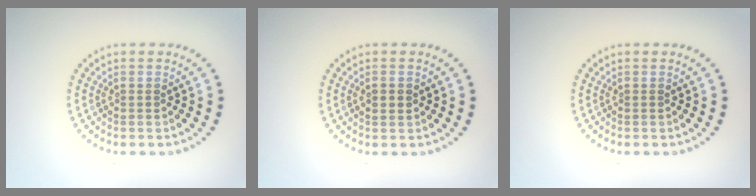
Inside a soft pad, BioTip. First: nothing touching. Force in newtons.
{"total": 1.1, "press": 1.1, "slide": 0.1}
{"total": 0.0}